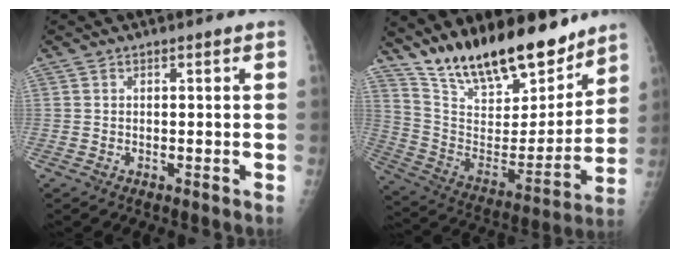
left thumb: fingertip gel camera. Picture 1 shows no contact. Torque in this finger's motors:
{"motor_torque": [0.30, 0.20, 1.42, -1.35, 0.12]}